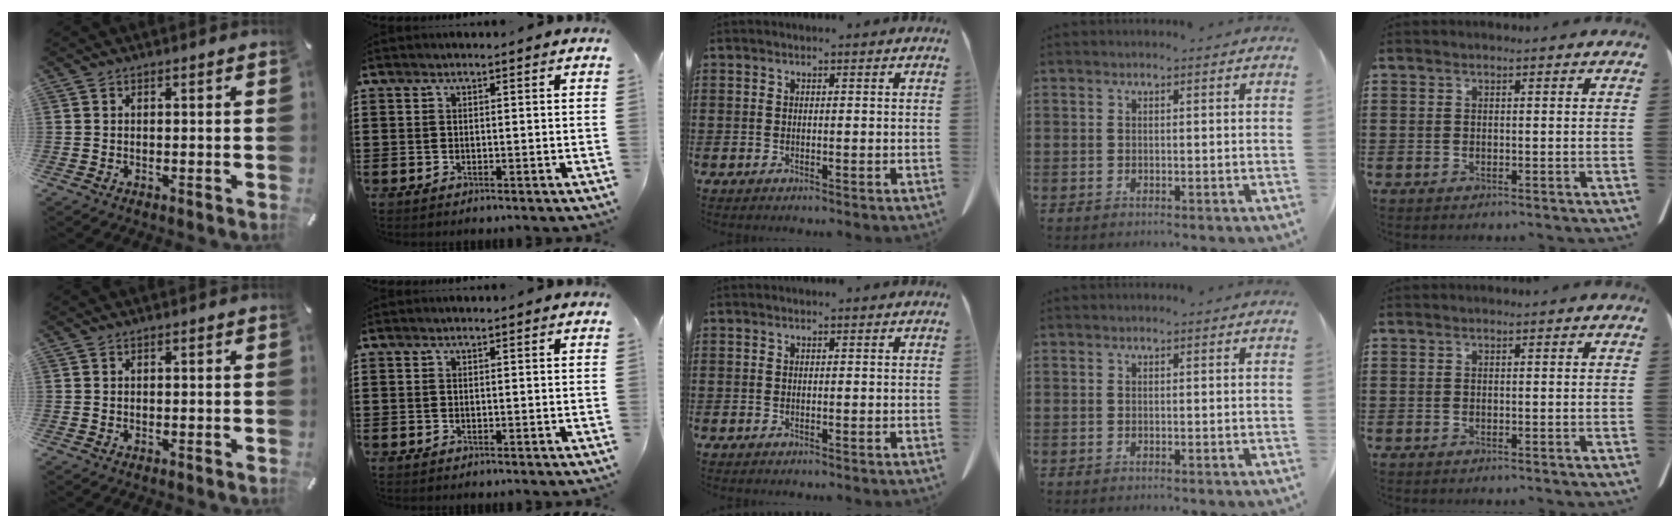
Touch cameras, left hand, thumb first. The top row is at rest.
{}